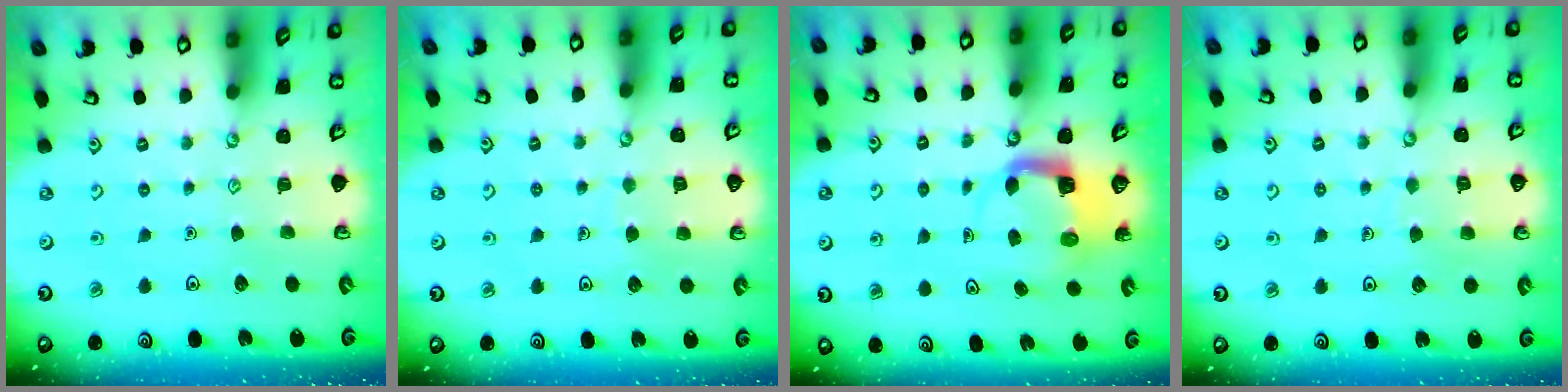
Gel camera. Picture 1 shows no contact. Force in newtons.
{"total": 4.7, "press": 4.6, "slide": 0.4}
{"total": 4.4, "press": 4.4, "slide": 0.3}
{"total": 5.1, "press": 5.1, "slide": 0.4}